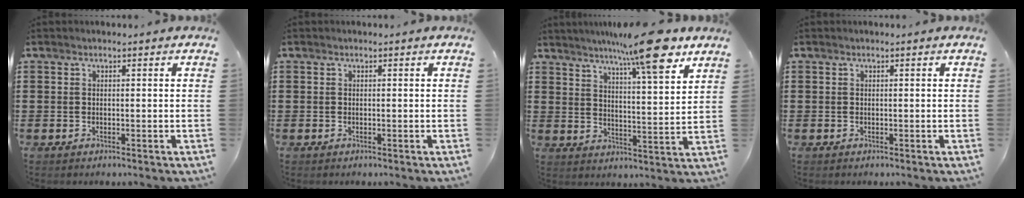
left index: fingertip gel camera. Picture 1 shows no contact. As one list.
[{"total": 0.0}, {"total": 11.9, "force": [9.2, 1.2, 7.5], "torque": [-0.128, -0.041, 0.151]}, {"total": 0.0}]